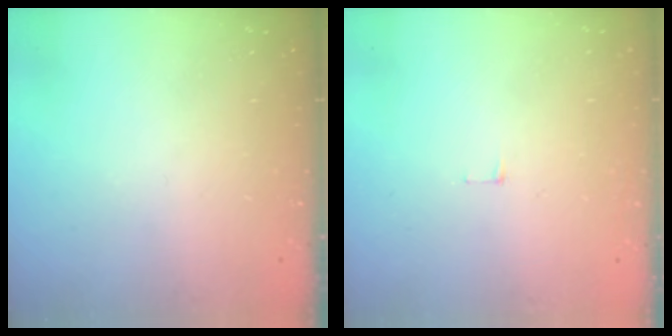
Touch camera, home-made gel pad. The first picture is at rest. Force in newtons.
{"total": 3.8, "press": 3.8, "slide": 0.3}